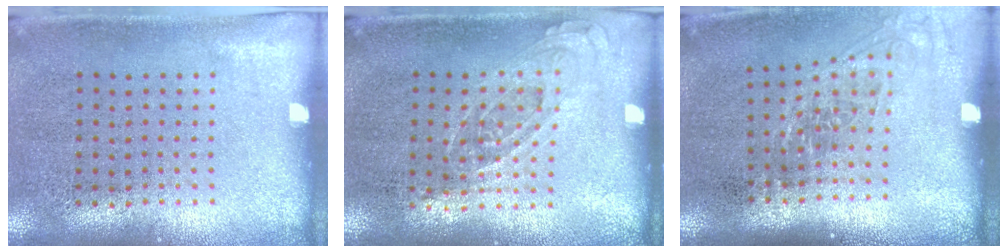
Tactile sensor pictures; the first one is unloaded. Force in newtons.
{"total": 0.8, "press": 0.8, "slide": 0.3}
{"total": 1.2, "press": 1.0, "slide": 0.8}